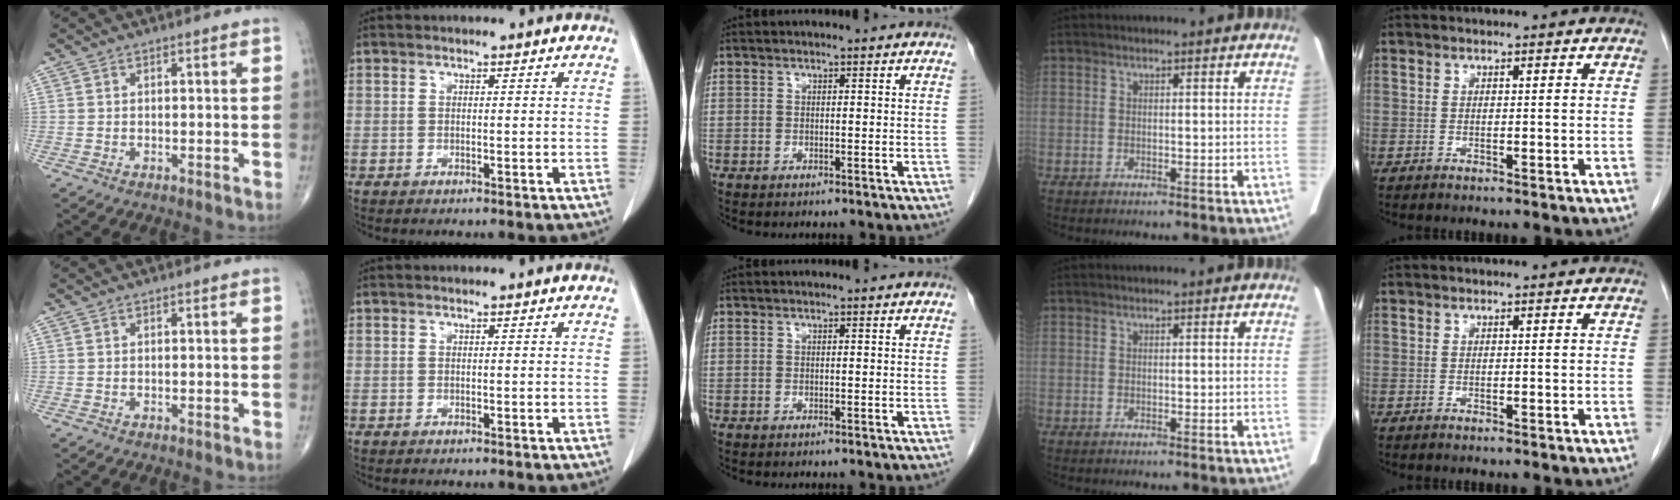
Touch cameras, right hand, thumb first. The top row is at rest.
{}